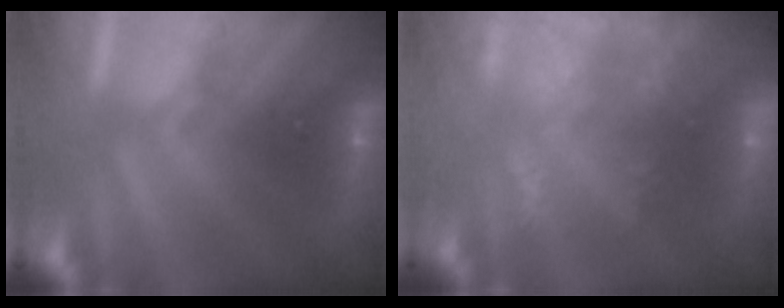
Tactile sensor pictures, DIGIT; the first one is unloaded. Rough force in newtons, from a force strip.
{"total": 5.7}